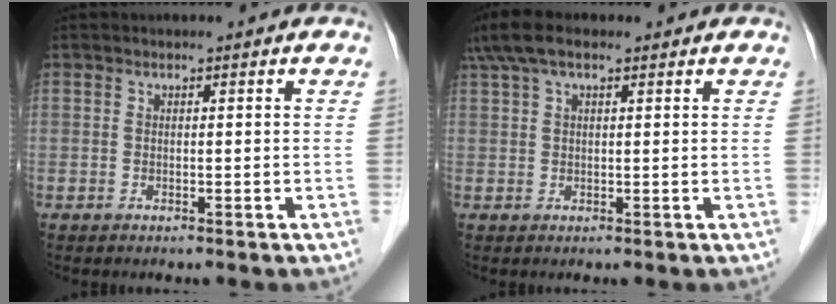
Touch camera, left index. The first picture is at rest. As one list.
[{"total": 6.6, "force": [4.5, 2.3, 4.3], "torque": [-0.101, 0.041, 0.085]}]